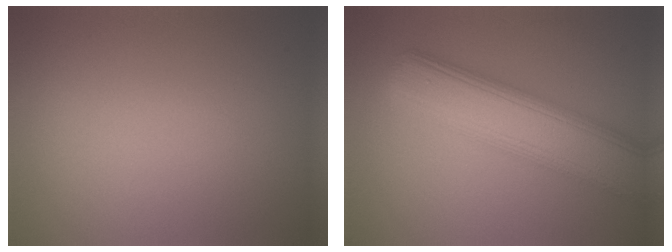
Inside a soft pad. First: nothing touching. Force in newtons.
{"total": 8.3, "press": 8.3, "slide": 0.3}